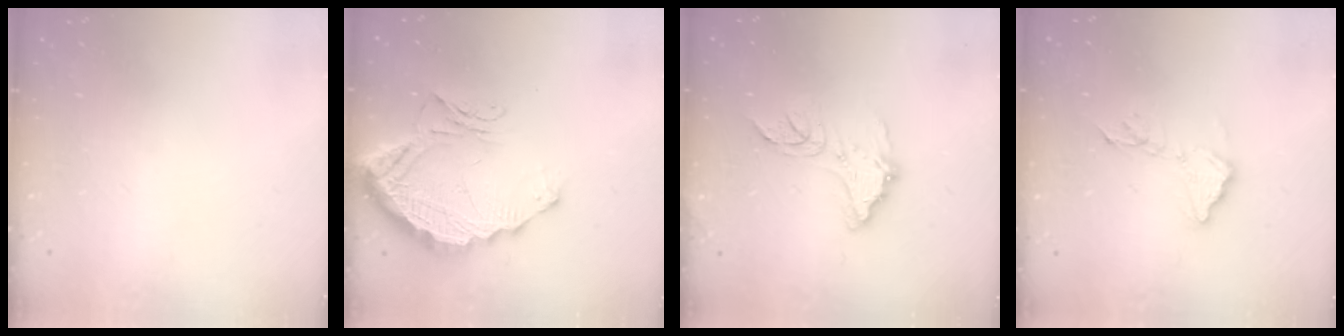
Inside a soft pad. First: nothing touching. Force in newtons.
{"total": 13.9, "press": 13.8, "slide": 1.0}
{"total": 12.3, "press": 12.3, "slide": 1.0}
{"total": 9.1, "press": 9.0, "slide": 0.6}